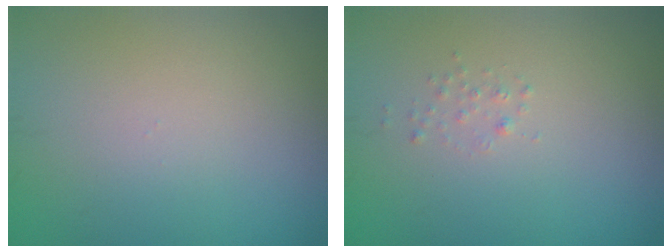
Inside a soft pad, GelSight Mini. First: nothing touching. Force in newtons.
{"total": 0.6, "press": 0.6, "slide": 0.0}